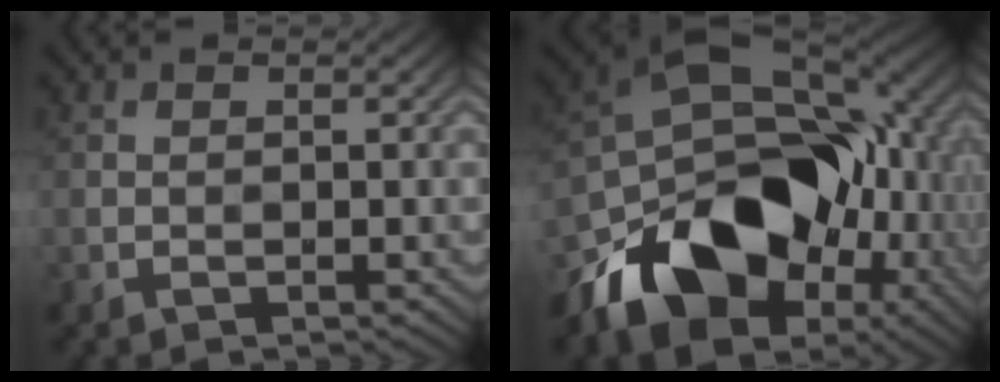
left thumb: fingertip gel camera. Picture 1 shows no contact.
{"total": 18.0, "force": [-5.6, 12.1, 12.1], "torque": [-0.229, -0.024, -0.089]}